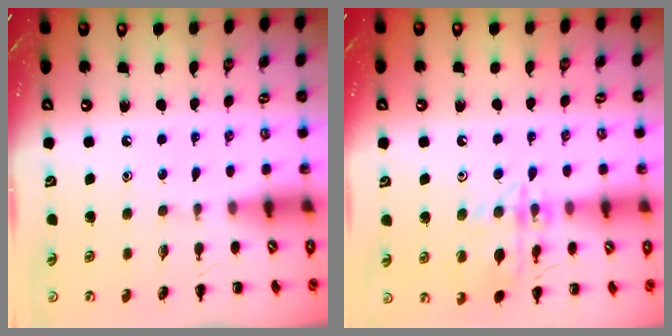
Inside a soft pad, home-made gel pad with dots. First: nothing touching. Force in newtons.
{"total": 13.6, "press": 13.6, "slide": 0.6}